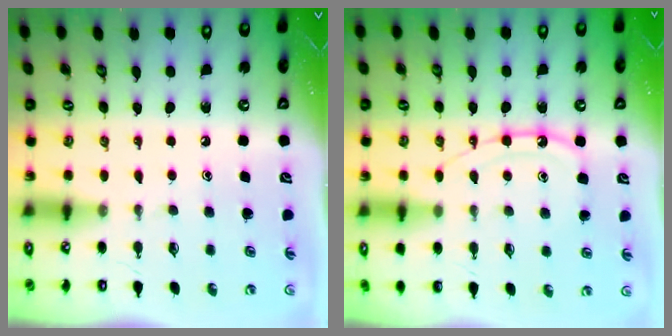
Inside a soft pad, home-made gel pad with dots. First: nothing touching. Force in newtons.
{"total": 11.1, "press": 11.0, "slide": 1.0}